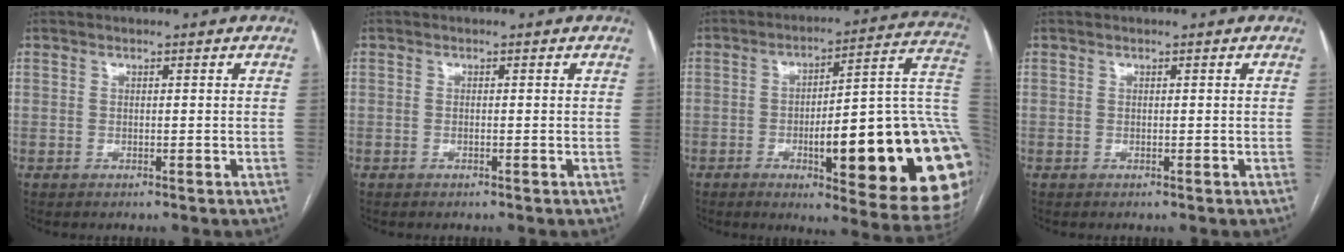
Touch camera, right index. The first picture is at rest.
{"total": 0.0}
{"total": 29.4, "force": [-4.6, 4.8, 28.7], "torque": [-0.274, 0.012, -0.059]}
{"total": 0.0}